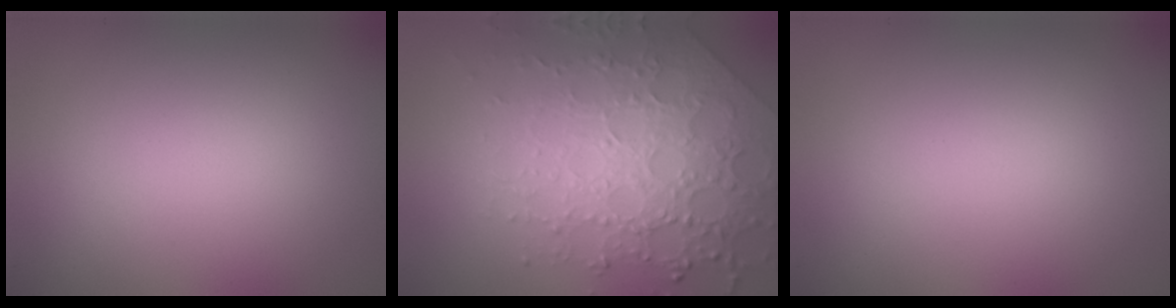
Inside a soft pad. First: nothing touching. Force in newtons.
{"total": 7.9, "press": 5.5, "slide": 5.6}
{"total": 0.0}